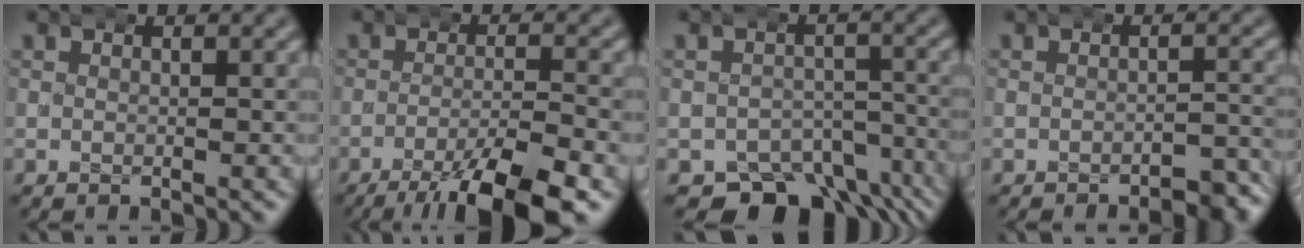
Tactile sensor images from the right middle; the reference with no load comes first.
{"total": 7.9, "force": [-4.7, 1.8, 6.0], "torque": [-0.090, -0.013, -0.067]}
{"total": 9.1, "force": [-6.5, 5.3, 3.5], "torque": [-0.047, -0.033, -0.094]}
{"total": 3.2, "force": [-2.8, 0.8, 1.3], "torque": [-0.018, 0.002, -0.048]}